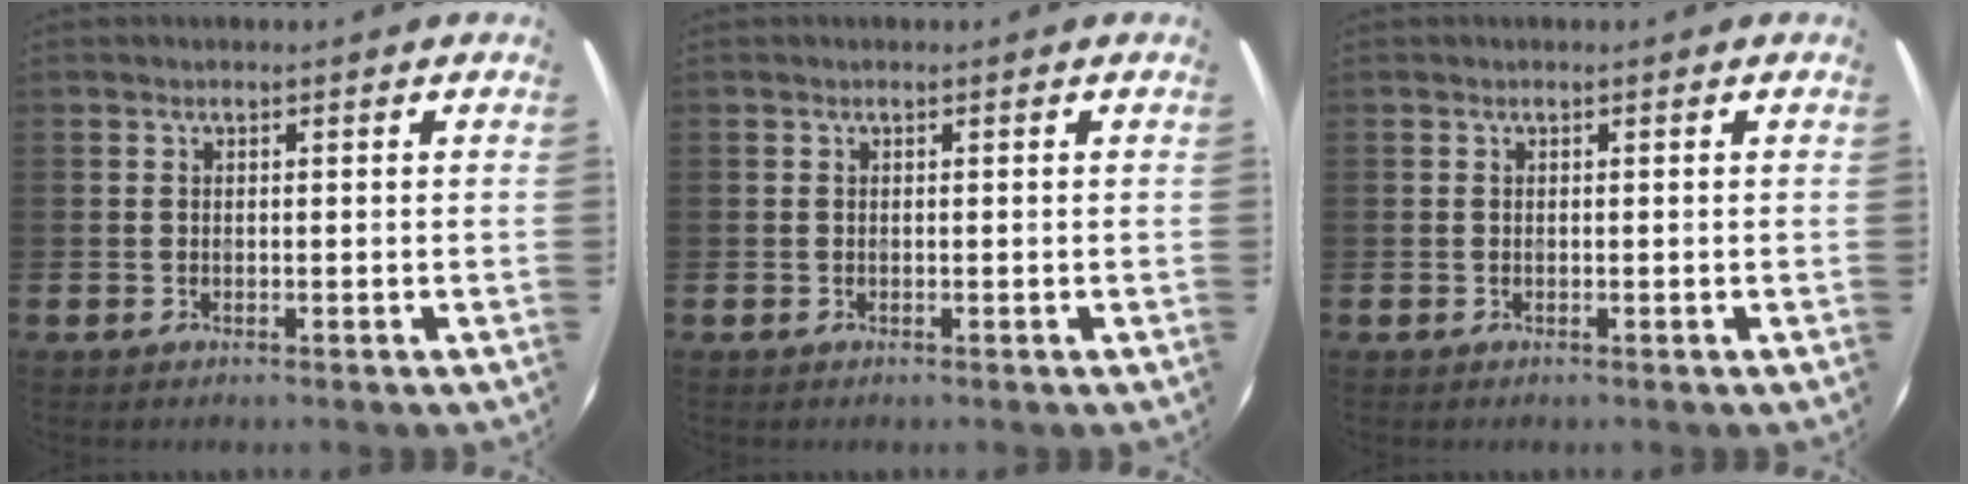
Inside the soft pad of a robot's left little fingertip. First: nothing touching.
{"total": 0.0}
{"total": 0.0}